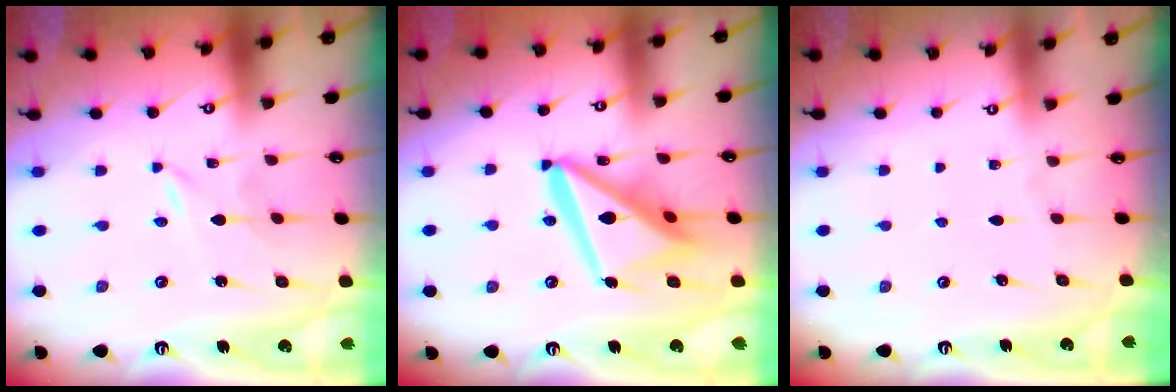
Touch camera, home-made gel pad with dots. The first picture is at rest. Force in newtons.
{"total": 18.0, "press": 17.9, "slide": 2.0}
{"total": 0.0}